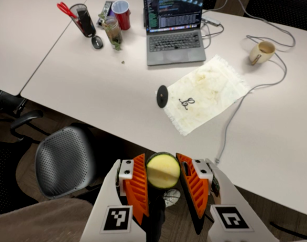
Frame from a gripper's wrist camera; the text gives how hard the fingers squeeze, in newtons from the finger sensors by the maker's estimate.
{"total": 8.3, "left": 8.0, "right": 8.6}